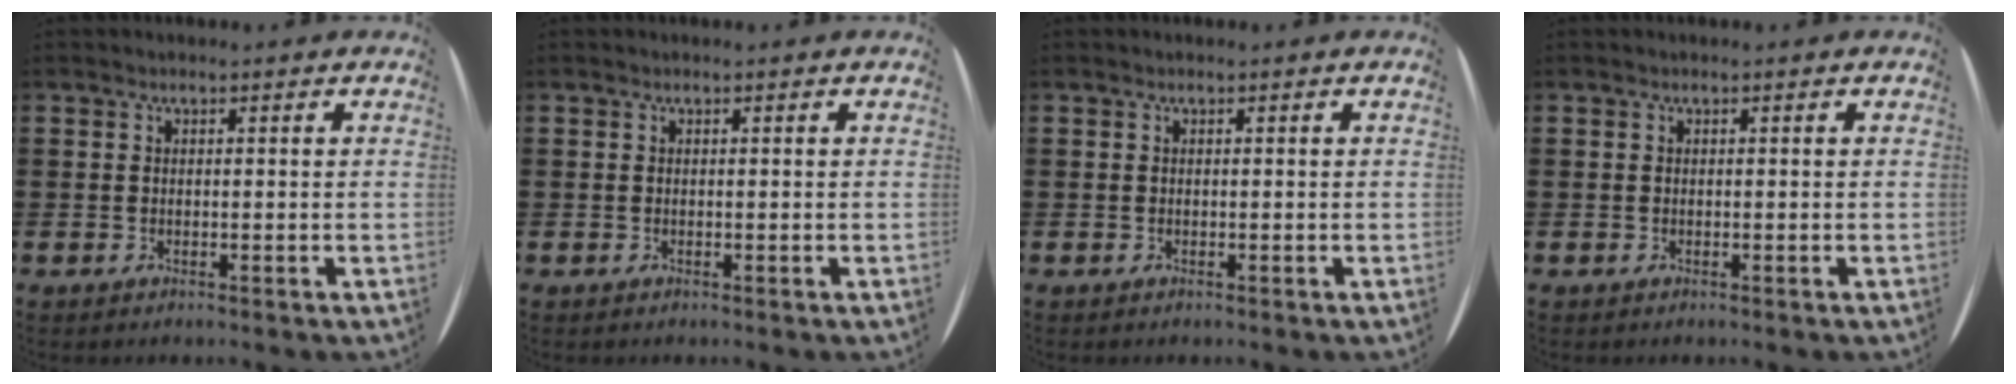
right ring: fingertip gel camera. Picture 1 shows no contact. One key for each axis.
{"total": 0.0}
{"total": 0.0}
{"total": 0.0}